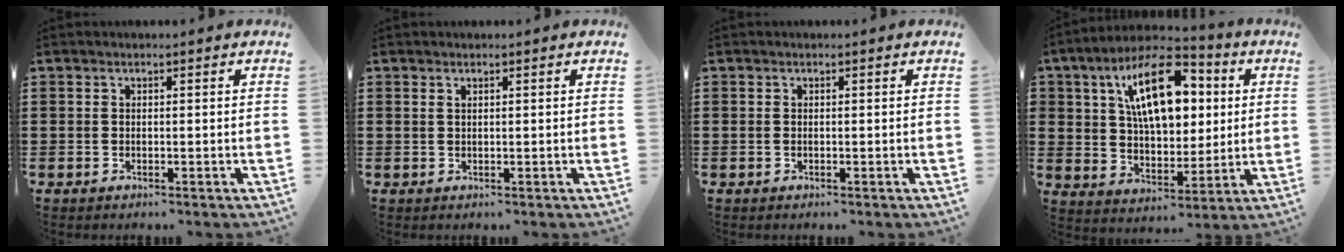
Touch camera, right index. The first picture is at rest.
{"total": 0.6, "force": [0.4, 0.2, 0.4], "torque": [-0.009, 0.002, 0.007]}
{"total": 0.0}
{"total": 15.1, "force": [5.1, 8.2, 11.6], "torque": [-0.203, 0.012, 0.086]}